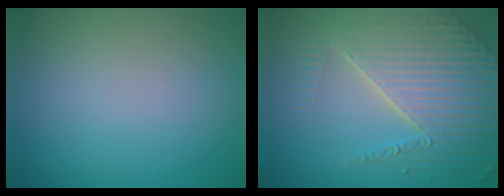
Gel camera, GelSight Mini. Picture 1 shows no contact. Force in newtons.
{"total": 7.7, "press": 5.8, "slide": 5.2}